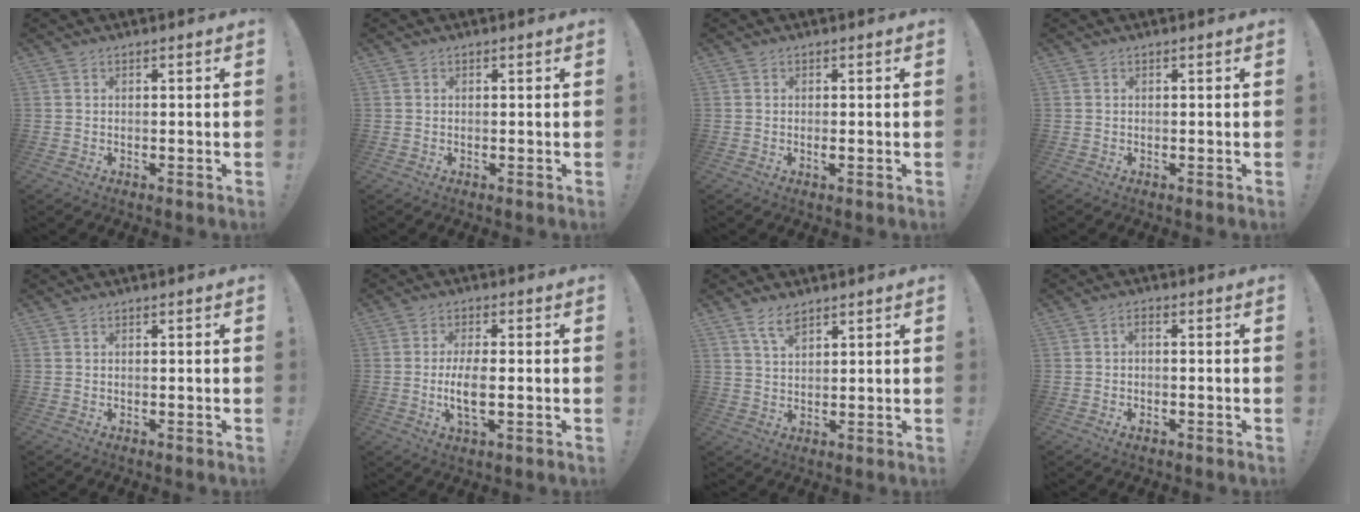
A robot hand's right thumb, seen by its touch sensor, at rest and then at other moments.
{"total": 0.0}
{"total": 1.0, "force": [-0.1, 0.1, 1.0], "torque": [-0.010, -0.005, -0.002]}
{"total": 0.0}
{"total": 0.0}
{"total": 7.5, "force": [-1.0, 2.3, 7.1], "torque": [-0.150, -0.012, -0.022]}
{"total": 5.1, "force": [3.6, 2.1, 3.1], "torque": [-0.052, -0.017, 0.064]}
{"total": 2.4, "force": [-0.9, 0.5, 2.1], "torque": [-0.036, 0.006, -0.015]}